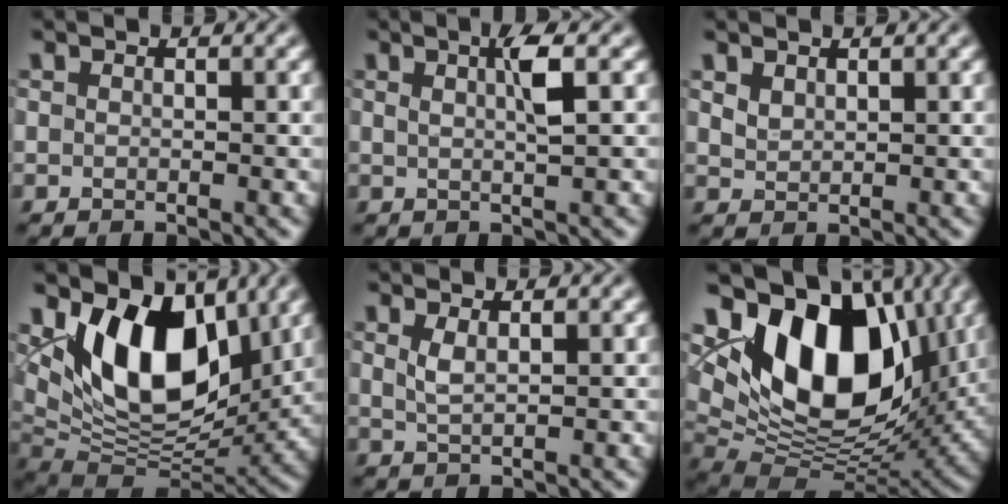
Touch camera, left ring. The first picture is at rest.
{"total": 2.6, "force": [0.8, 0.4, 2.4], "torque": [-0.039, 0.003, 0.011]}
{"total": 1.3, "force": [1.0, 0.6, 0.5], "torque": [-0.014, -0.001, 0.024]}
{"total": 11.2, "force": [4.0, 6.5, 8.2], "torque": [-0.132, -0.015, 0.067]}
{"total": 1.4, "force": [0.7, 0.4, 1.2], "torque": [-0.030, -0.001, 0.017]}
{"total": 13.9, "force": [4.8, 8.3, 10.1], "torque": [-0.152, 0.000, 0.082]}